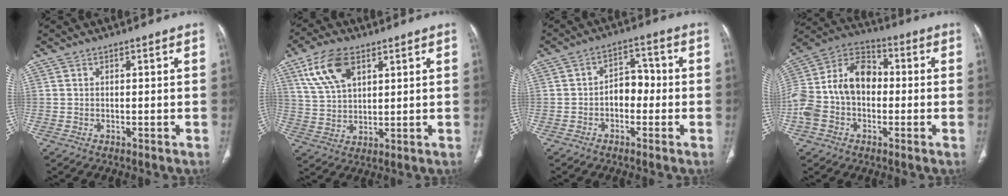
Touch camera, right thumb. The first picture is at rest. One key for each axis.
{"total": 10.6, "fx": 5.3, "fy": 5.7, "fz": 7.2, "tx": -0.132, "ty": -0.011, "tz": 0.110}
{"total": 5.7, "fx": -1.2, "fy": 4.1, "fz": 3.8, "tx": -0.031, "ty": 0.027, "tz": -0.030}
{"total": 16.8, "fx": -1.2, "fy": 11.9, "fz": 11.7, "tx": -0.220, "ty": 0.047, "tz": -0.030}